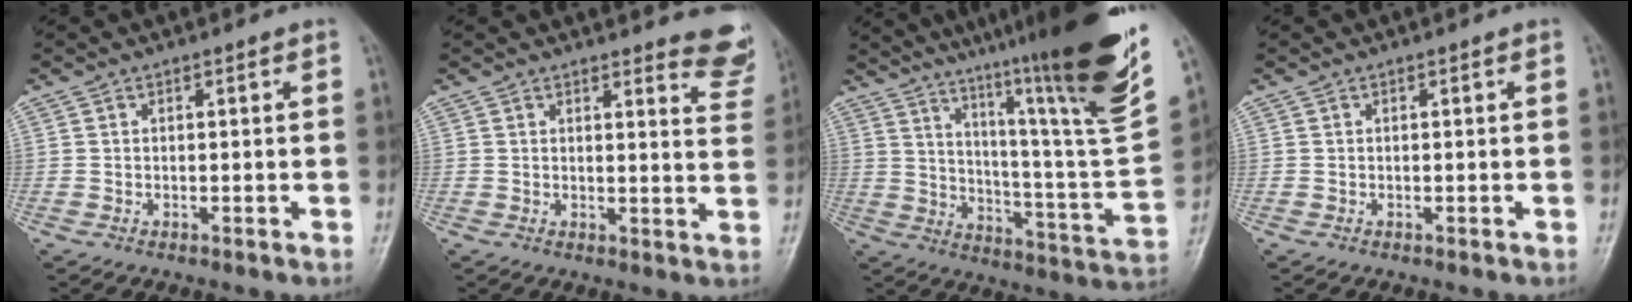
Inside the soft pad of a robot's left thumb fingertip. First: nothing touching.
{"total": 8.1, "force": [7.5, 1.9, 2.4], "torque": [0.010, -0.052, 0.059]}
{"total": 29.9, "force": [20.2, 2.3, 21.9], "torque": [-0.307, -0.114, 0.296]}
{"total": 0.0}